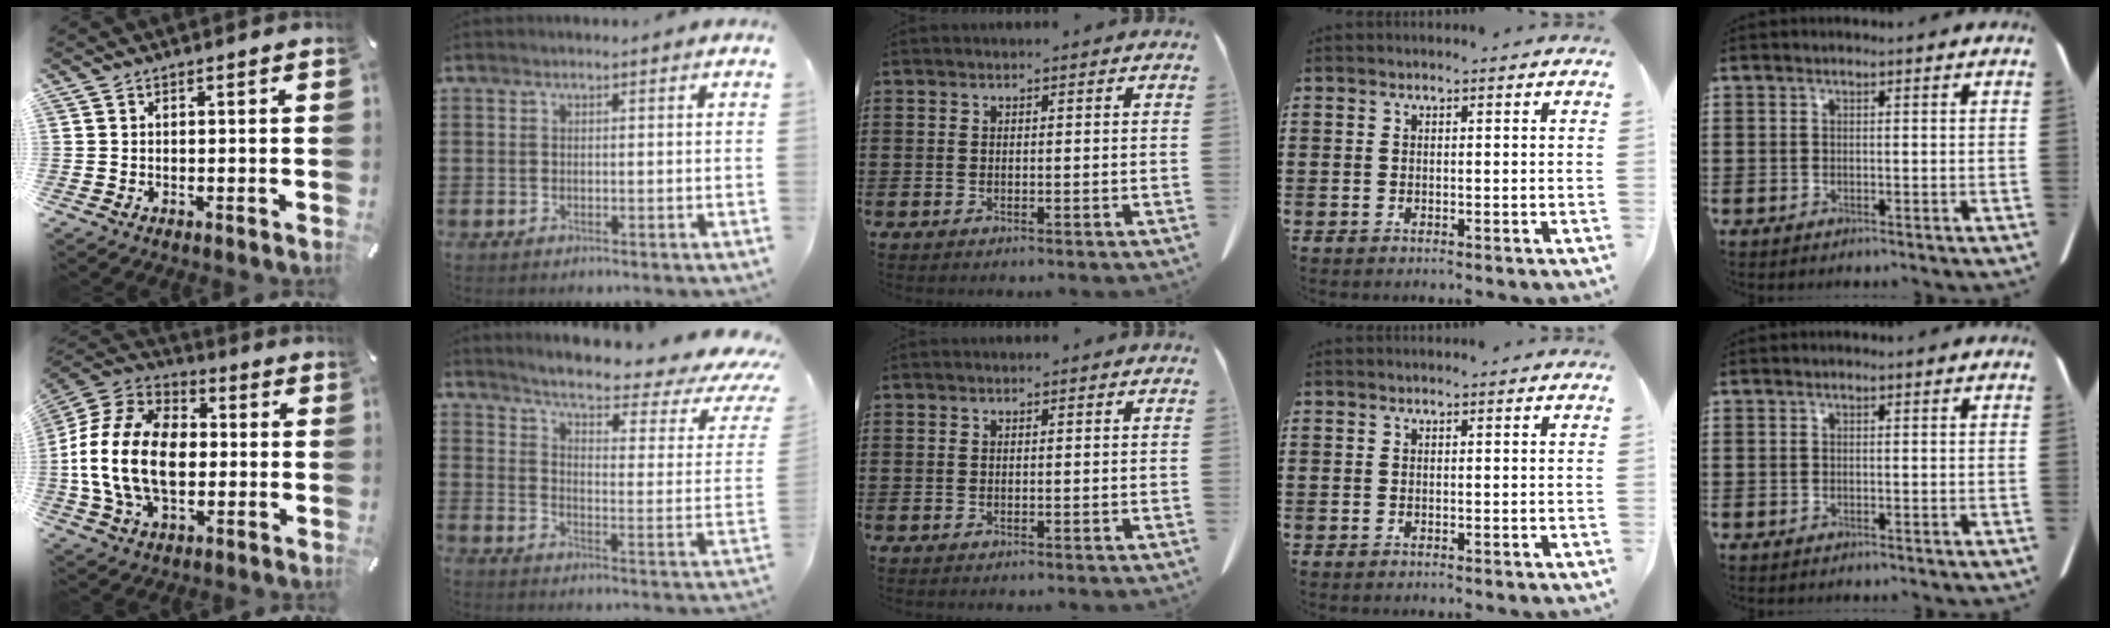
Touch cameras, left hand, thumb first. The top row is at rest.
{"thumb": {"total": 18.6, "force": [-1.9, 13.3, 12.9], "torque": [-0.287, 0.023, -0.035]}, "index": {"total": 5.6, "force": [4.1, 0.5, 3.8], "torque": [-0.083, -0.035, 0.062]}}